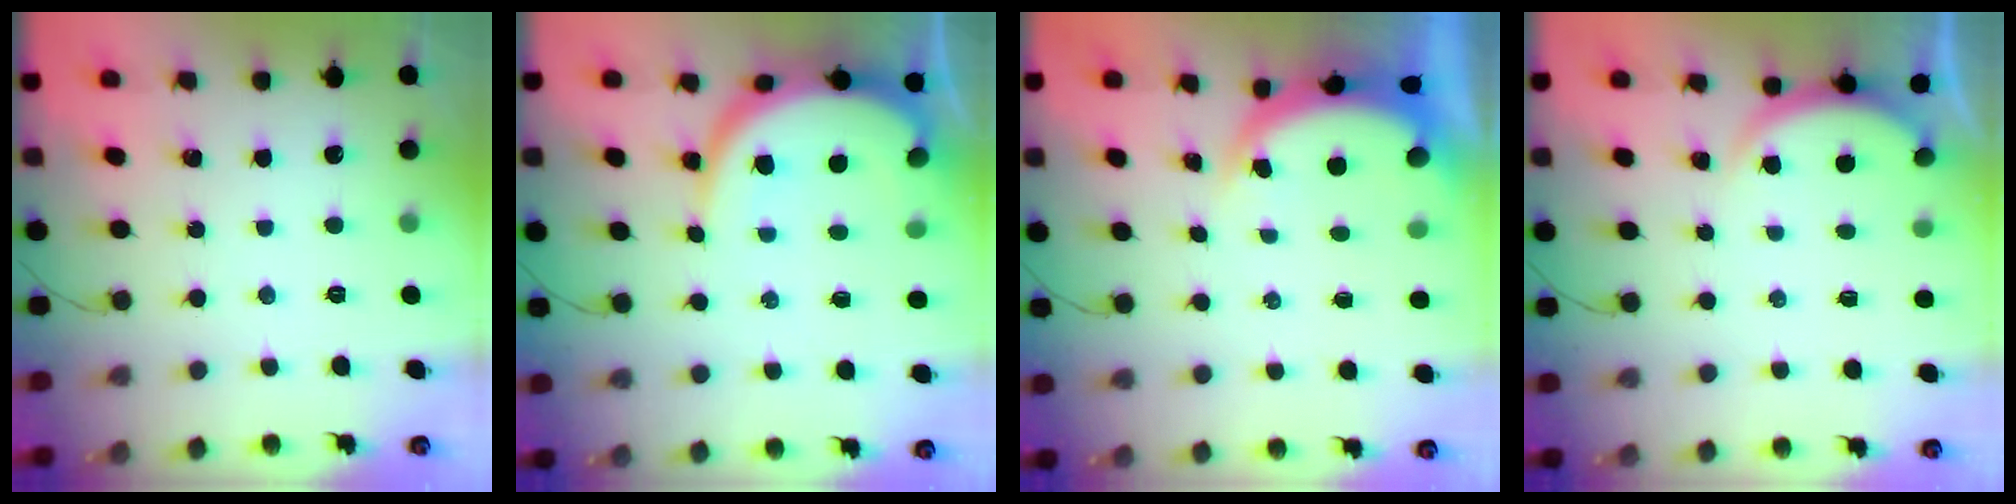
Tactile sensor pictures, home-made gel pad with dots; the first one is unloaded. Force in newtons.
{"total": 10.9, "press": 10.8, "slide": 1.2}
{"total": 4.4, "press": 4.4, "slide": 0.1}
{"total": 2.2, "press": 2.2, "slide": 0.6}